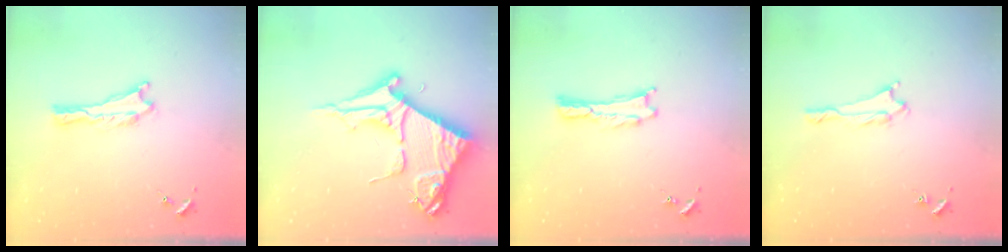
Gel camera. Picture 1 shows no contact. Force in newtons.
{"total": 11.0, "press": 10.9, "slide": 1.1}
{"total": 0.0}
{"total": 1.6, "press": 1.6, "slide": 0.1}